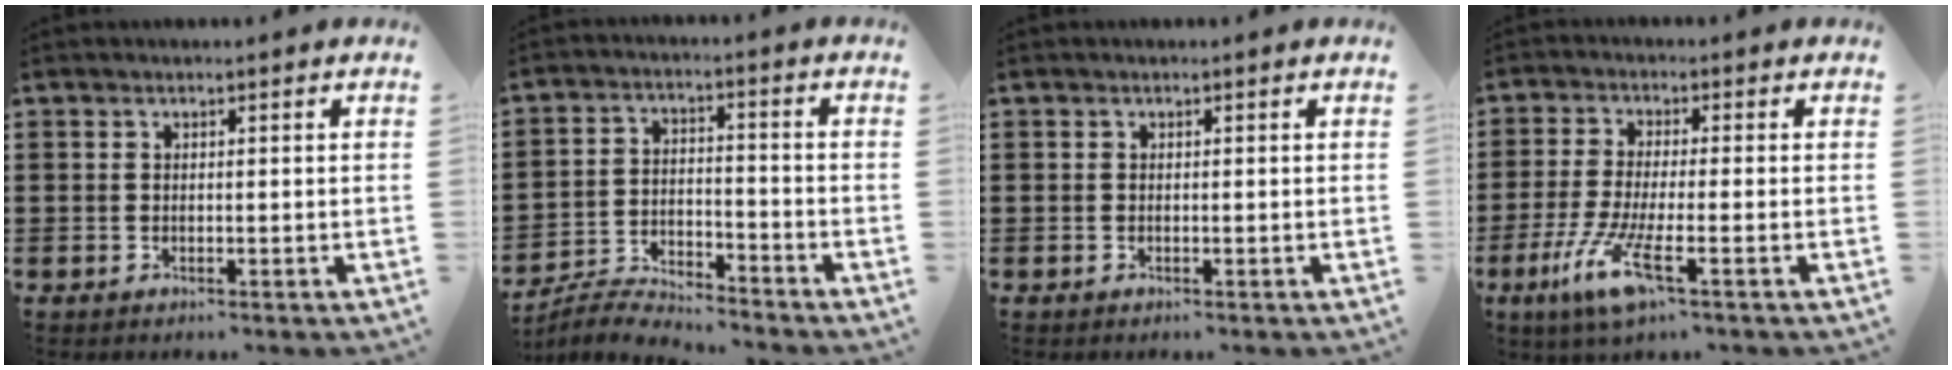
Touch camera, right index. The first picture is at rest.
{"total": 5.3, "force": [-5.3, 0.3, 0.6], "torque": [-0.016, 0.006, -0.107]}
{"total": 0.0}
{"total": 7.9, "force": [-3.4, 0.9, 7.0], "torque": [-0.164, -0.023, -0.065]}